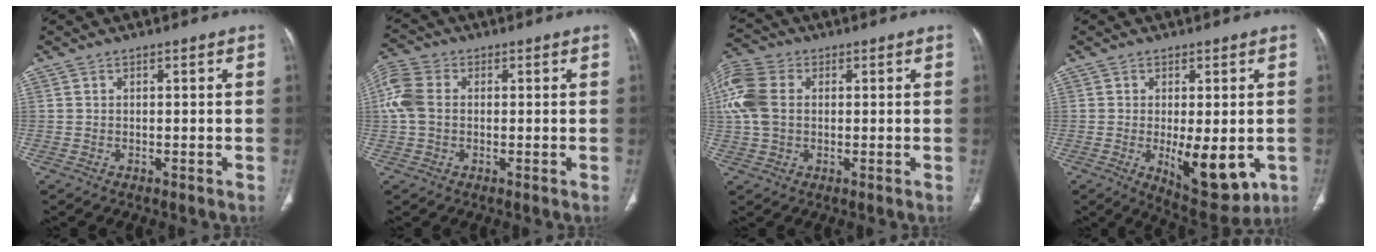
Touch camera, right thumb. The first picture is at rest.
{"total": 6.6, "force": [0.4, 4.8, 4.6], "torque": [-0.119, 0.018, 0.002]}
{"total": 9.9, "force": [1.3, 7.0, 6.8], "torque": [-0.166, 0.022, 0.025]}
{"total": 11.6, "force": [-2.4, 4.9, 10.2], "torque": [-0.127, -0.024, -0.021]}